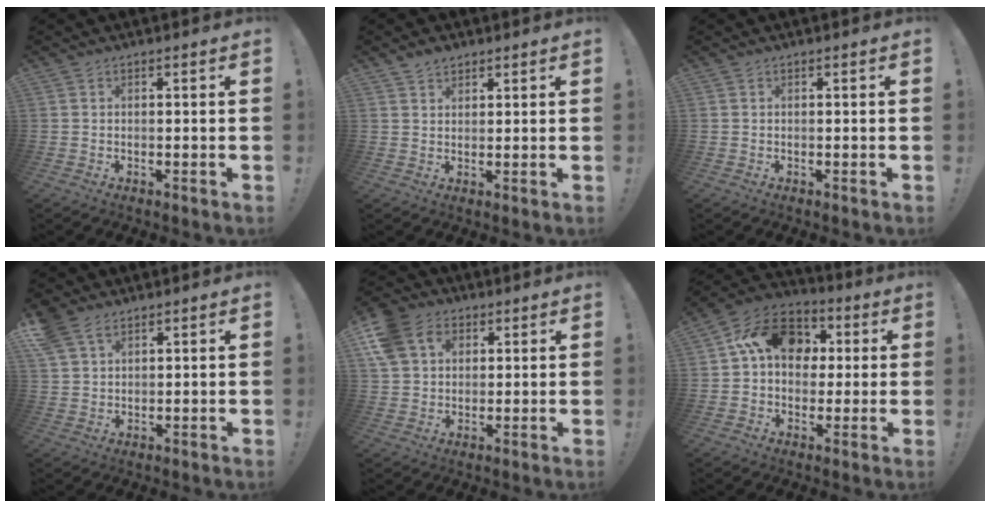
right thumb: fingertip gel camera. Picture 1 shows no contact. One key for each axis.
{"total": 3.0, "fx": 2.4, "fy": 1.7, "fz": 0.7, "tx": -0.008, "ty": -0.012, "tz": 0.043}
{"total": 0.0}
{"total": 6.6, "fx": 4.2, "fy": 3.8, "fz": 3.4, "tx": -0.075, "ty": -0.012, "tz": 0.085}
{"total": 12.0, "fx": 5.1, "fy": 9.2, "fz": 5.8, "tx": -0.114, "ty": -0.015, "tz": 0.101}
{"total": 16.0, "fx": 4.0, "fy": 12.2, "fz": 9.6, "tx": -0.141, "ty": 0.010, "tz": 0.079}